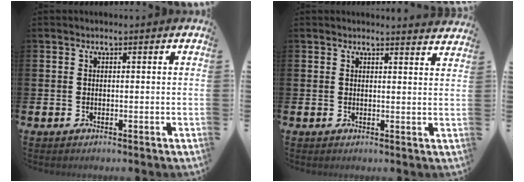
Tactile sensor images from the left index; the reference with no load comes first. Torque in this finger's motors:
{"motor_torque": [1.06, -1.07, 0.08, -0.02]}